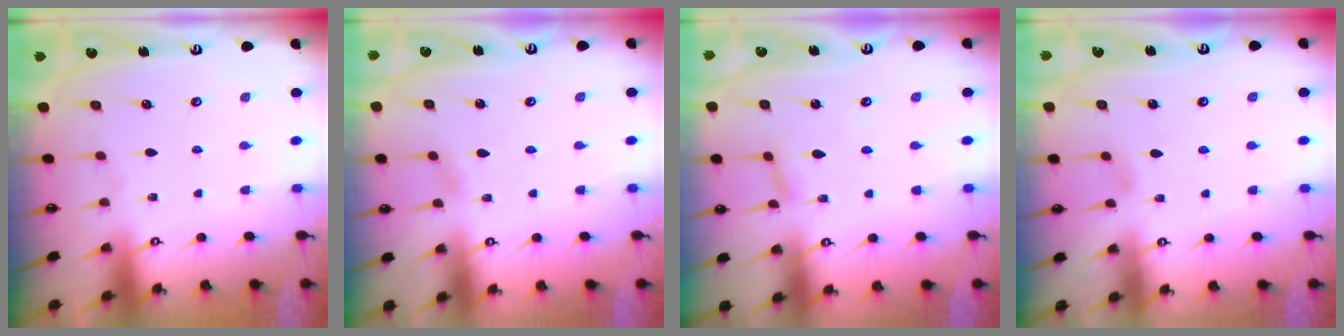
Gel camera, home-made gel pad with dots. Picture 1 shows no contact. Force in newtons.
{"total": 2.1, "press": 2.1, "slide": 0.3}
{"total": 2.9, "press": 2.9, "slide": 0.2}
{"total": 3.3, "press": 3.3, "slide": 0.3}